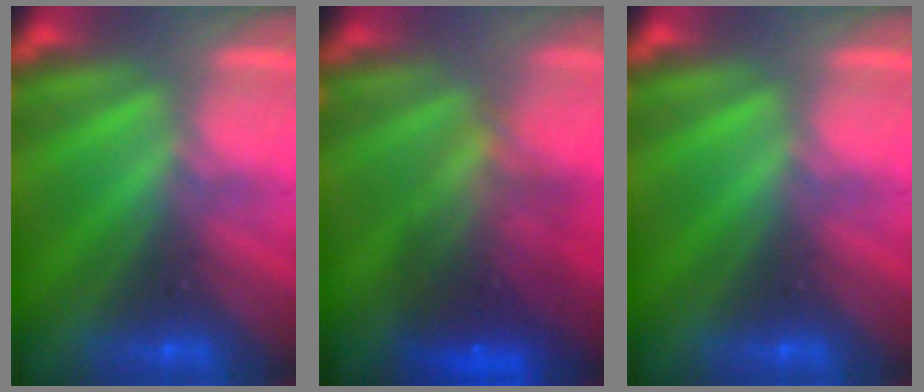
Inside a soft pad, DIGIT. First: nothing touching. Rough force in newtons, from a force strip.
{"total": 7.8}
{"total": 0.0}